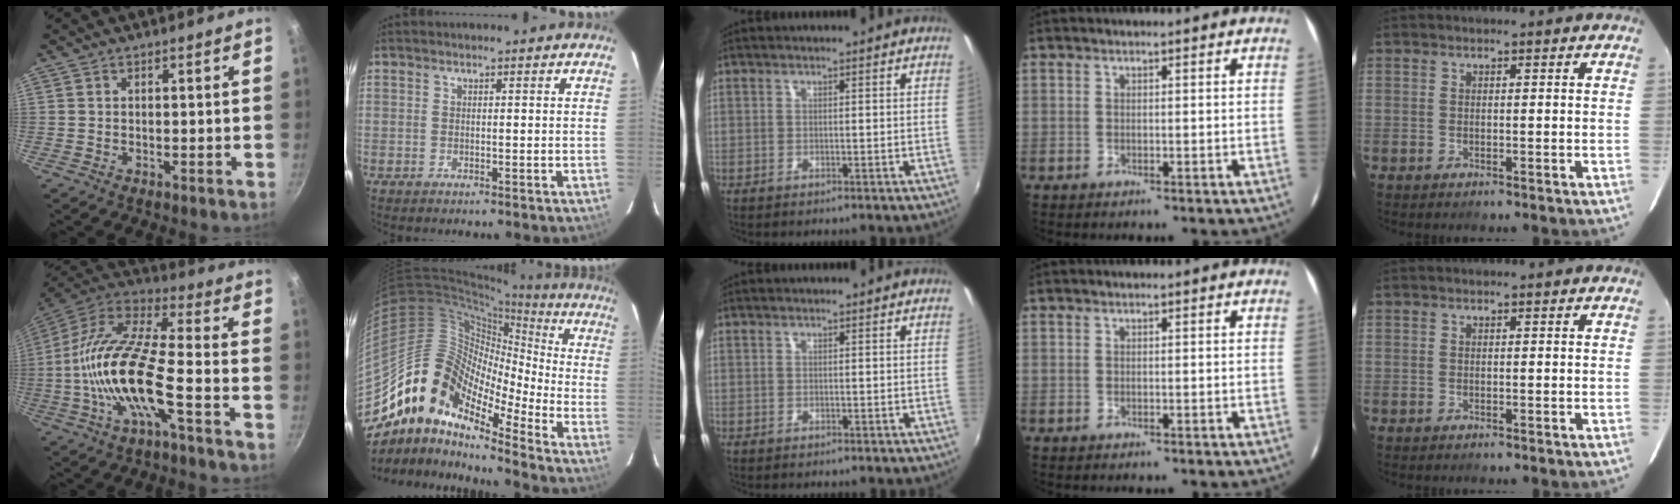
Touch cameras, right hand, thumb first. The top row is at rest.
{"thumb": {"total": 18.1, "force": [-5.2, 5.1, 16.6], "torque": [-0.318, 0.042, -0.115]}, "index": {"total": 14.6, "force": [-10.7, 6.3, 7.6], "torque": [-0.110, 0.006, -0.225]}}